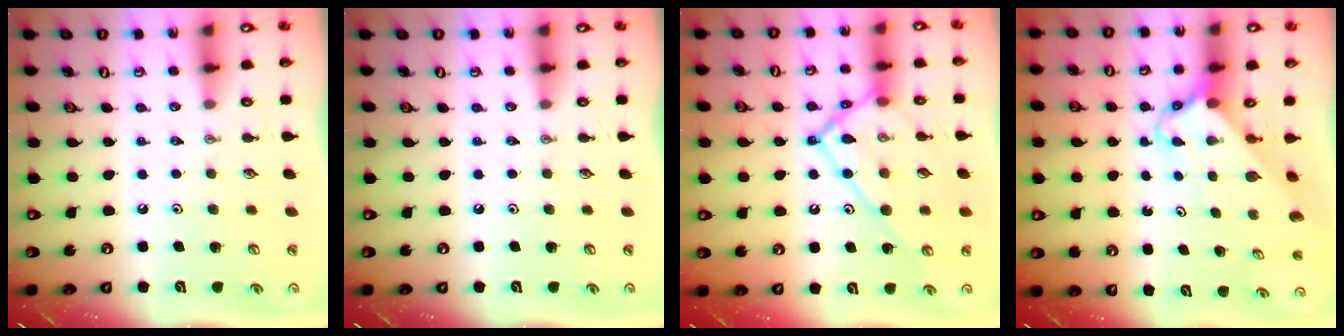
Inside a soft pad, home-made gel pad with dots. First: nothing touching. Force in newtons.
{"total": 0.0}
{"total": 16.5, "press": 16.4, "slide": 1.8}
{"total": 2.5, "press": 2.5, "slide": 0.2}